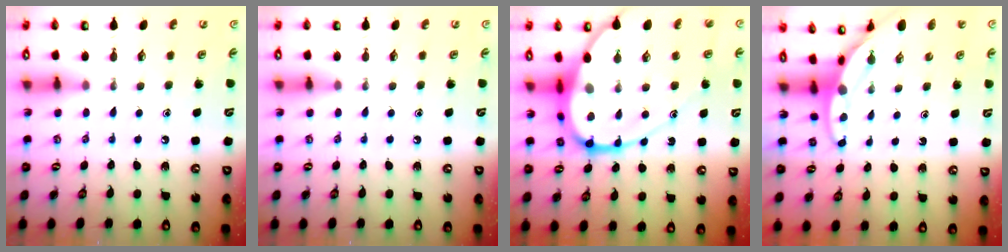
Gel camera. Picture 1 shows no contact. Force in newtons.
{"total": 0.0}
{"total": 18.5, "press": 18.4, "slide": 2.1}
{"total": 4.0, "press": 4.0, "slide": 0.2}